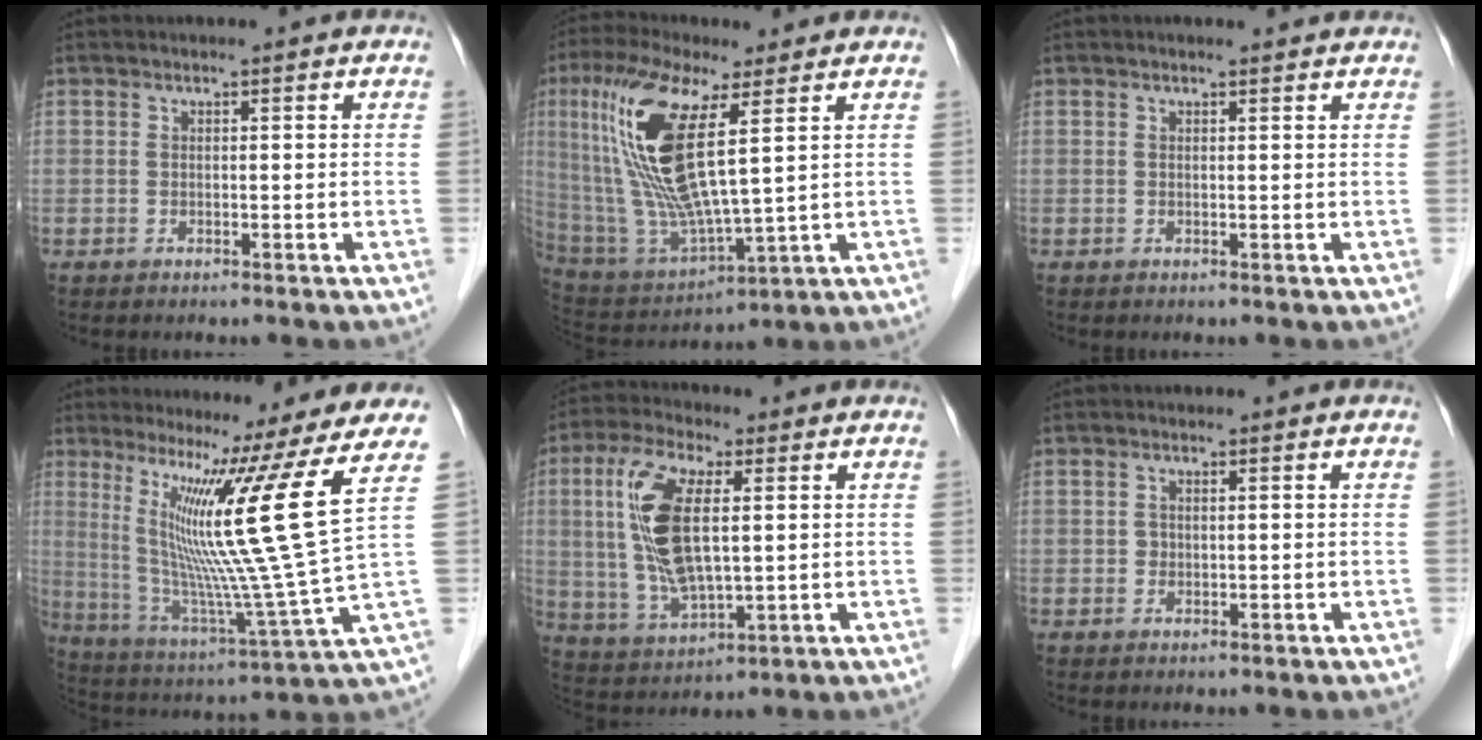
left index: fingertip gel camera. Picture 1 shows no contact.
{"total": 16.3, "force": [4.9, 2.8, 15.2], "torque": [-0.336, -0.007, 0.098]}
{"total": 1.9, "force": [1.8, 0.1, 0.6], "torque": [-0.015, 0.004, 0.017]}
{"total": 18.2, "force": [7.6, -4.2, 16.0], "torque": [-0.262, -0.047, 0.117]}
{"total": 12.7, "force": [2.1, 4.0, 11.9], "torque": [-0.260, 0.004, 0.041]}
{"total": 1.1, "force": [0.1, 0.7, 0.9], "torque": [-0.021, 0.002, 0.004]}